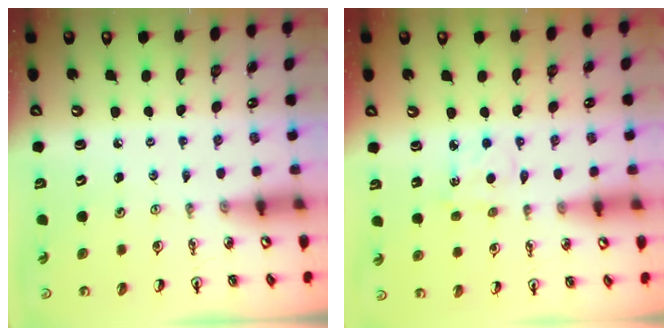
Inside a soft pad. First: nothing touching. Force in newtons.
{"total": 6.1, "press": 6.1, "slide": 0.5}